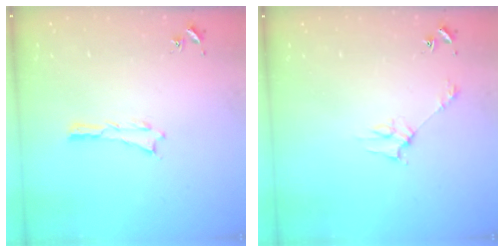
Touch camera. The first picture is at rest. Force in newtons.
{"total": 2.8, "press": 2.8, "slide": 0.2}